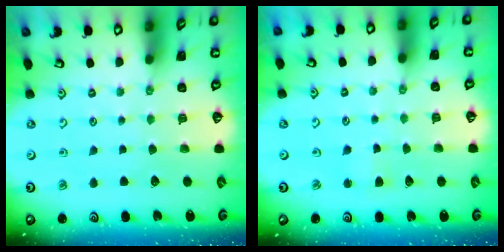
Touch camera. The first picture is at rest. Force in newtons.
{"total": 2.6, "press": 2.6, "slide": 0.4}